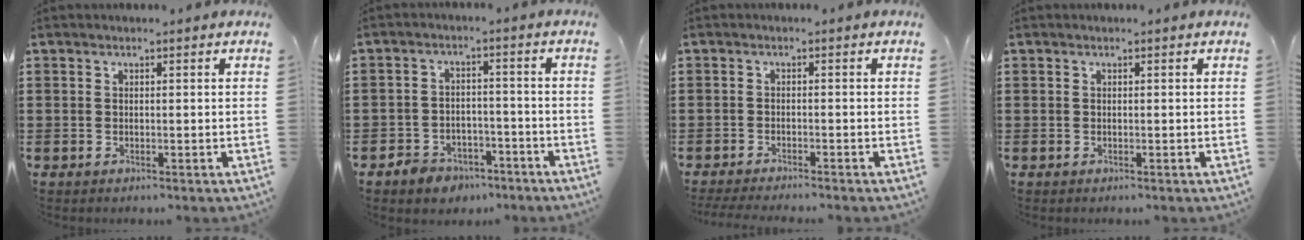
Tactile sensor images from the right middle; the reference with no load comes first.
{"total": 4.0, "force": [-3.6, 1.7, 0.5], "torque": [-0.022, 0.007, -0.075]}
{"total": 1.8, "force": [-1.7, -0.1, 0.5], "torque": [-0.008, 0.000, -0.034]}
{"total": 0.0}